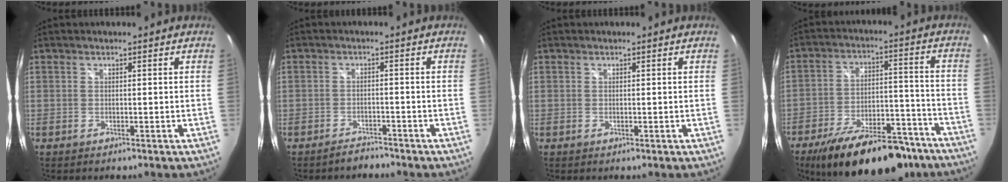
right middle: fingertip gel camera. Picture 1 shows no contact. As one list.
[{"total": 2.7, "force": [-2.5, 0.7, 0.4], "torque": [-0.015, 0.003, -0.040]}, {"total": 0.0}, {"total": 23.3, "force": [-17.6, 9.0, 12.3], "torque": [-0.210, 0.000, -0.244]}]